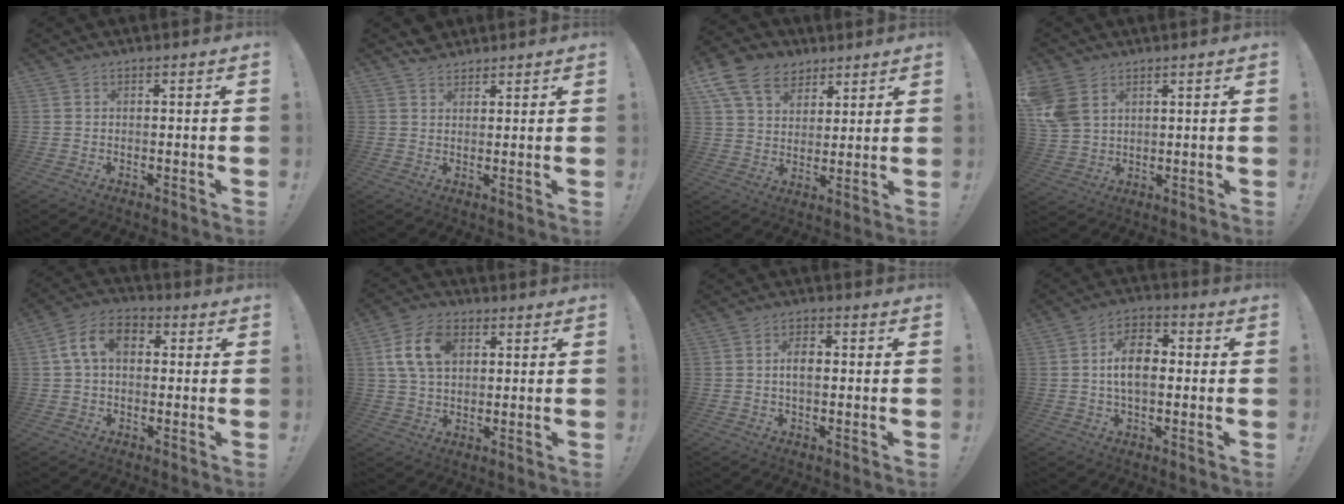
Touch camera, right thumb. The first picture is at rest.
{"total": 3.5, "force": [2.9, 2.0, 0.4], "torque": [0.001, -0.015, 0.053]}
{"total": 13.8, "force": [8.0, 9.7, 5.6], "torque": [-0.099, -0.042, 0.159]}
{"total": 8.5, "force": [4.1, 6.0, 4.3], "torque": [-0.090, -0.010, 0.085]}
{"total": 10.0, "force": [2.2, 6.7, 7.1], "torque": [-0.125, 0.013, 0.044]}
{"total": 12.1, "force": [3.5, 8.1, 8.3], "torque": [-0.152, 0.010, 0.068]}
{"total": 4.6, "force": [0.0, 2.5, 3.9], "torque": [-0.059, 0.007, -0.002]}
{"total": 9.9, "force": [-0.1, 6.0, 7.9], "torque": [-0.126, 0.013, 0.002]}